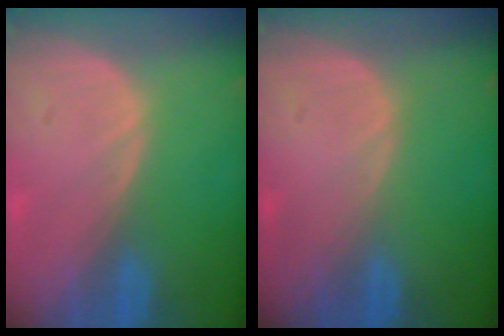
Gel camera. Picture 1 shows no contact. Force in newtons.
{"total": 0.0}